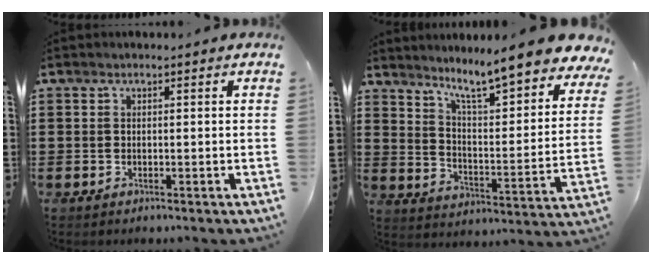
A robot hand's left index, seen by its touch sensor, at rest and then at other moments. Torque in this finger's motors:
{"motor_torque": [2.14, 0.00, 0.81, 0.21]}